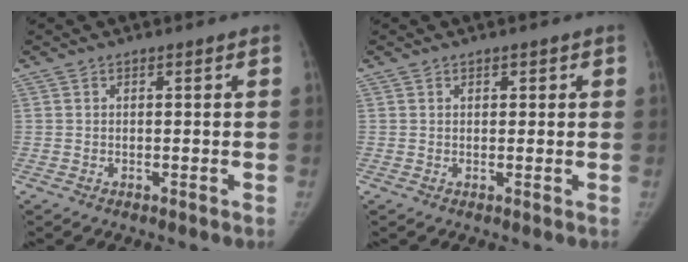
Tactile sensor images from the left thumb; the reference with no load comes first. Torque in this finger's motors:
{"motor_torque": [-0.12, -0.12, -0.17, 0.20, 0.00]}